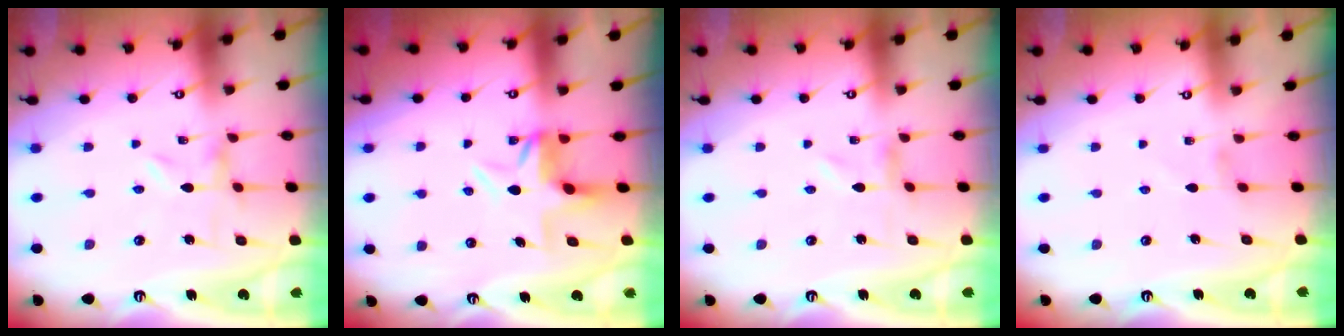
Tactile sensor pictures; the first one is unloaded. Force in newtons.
{"total": 4.8, "press": 4.8, "slide": 0.4}
{"total": 0.0}
{"total": 0.0}